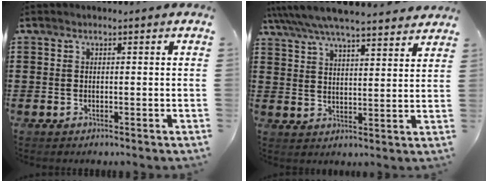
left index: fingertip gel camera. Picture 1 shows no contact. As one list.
[{"total": 6.4, "force": [5.9, 0.4, 2.3], "torque": [-0.068, -0.028, 0.104]}]